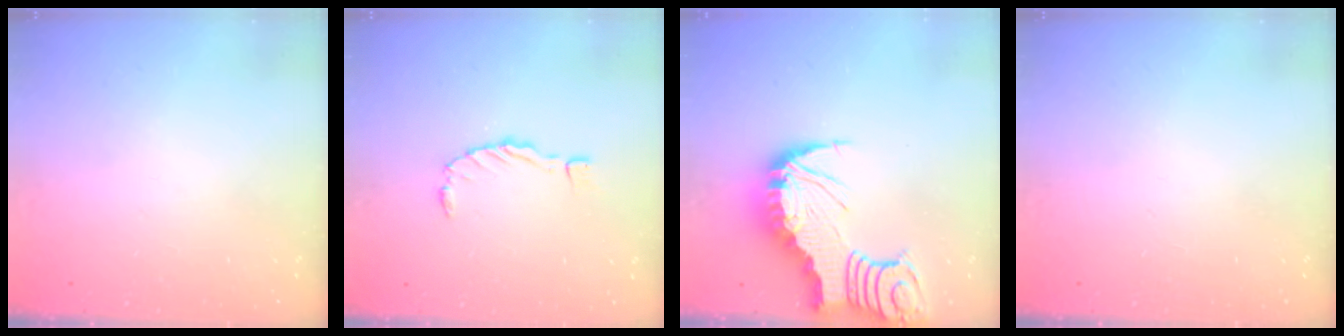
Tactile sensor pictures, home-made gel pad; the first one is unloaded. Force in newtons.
{"total": 0.0}
{"total": 4.9, "press": 4.9, "slide": 0.5}
{"total": 0.0}